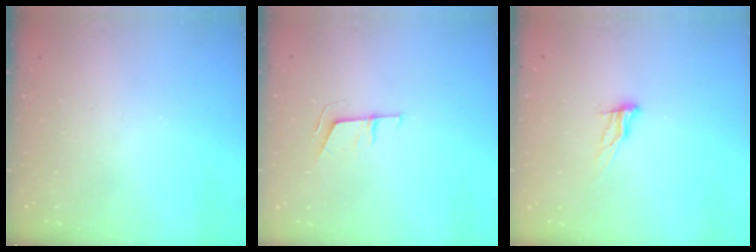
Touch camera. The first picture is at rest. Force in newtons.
{"total": 6.1, "press": 6.1, "slide": 1.0}
{"total": 8.7, "press": 8.4, "slide": 2.4}